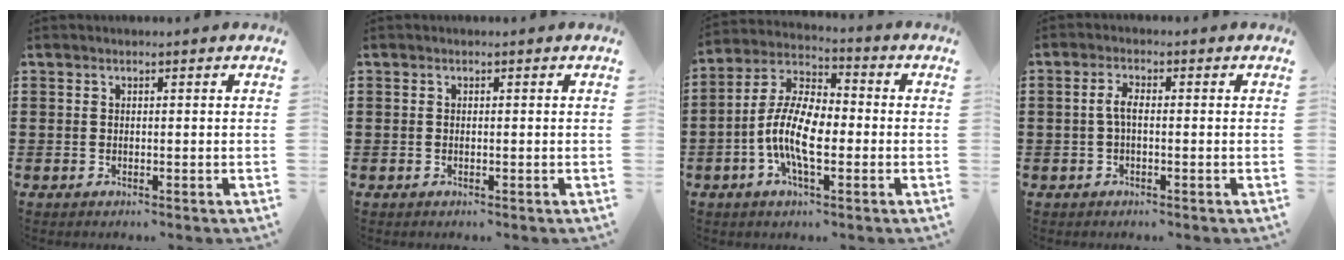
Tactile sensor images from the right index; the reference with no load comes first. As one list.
[{"total": 0.0}, {"total": 10.6, "force": [-2.9, 4.5, 9.2], "torque": [-0.216, -0.010, -0.062]}, {"total": 2.7, "force": [-0.5, 0.8, 2.5], "torque": [-0.061, -0.004, -0.015]}]